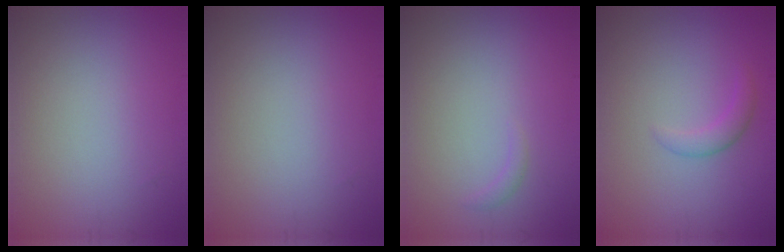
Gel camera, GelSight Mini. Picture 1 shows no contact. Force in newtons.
{"total": 0.0}
{"total": 0.6, "press": 0.6, "slide": 0.1}
{"total": 1.5, "press": 1.5, "slide": 0.1}